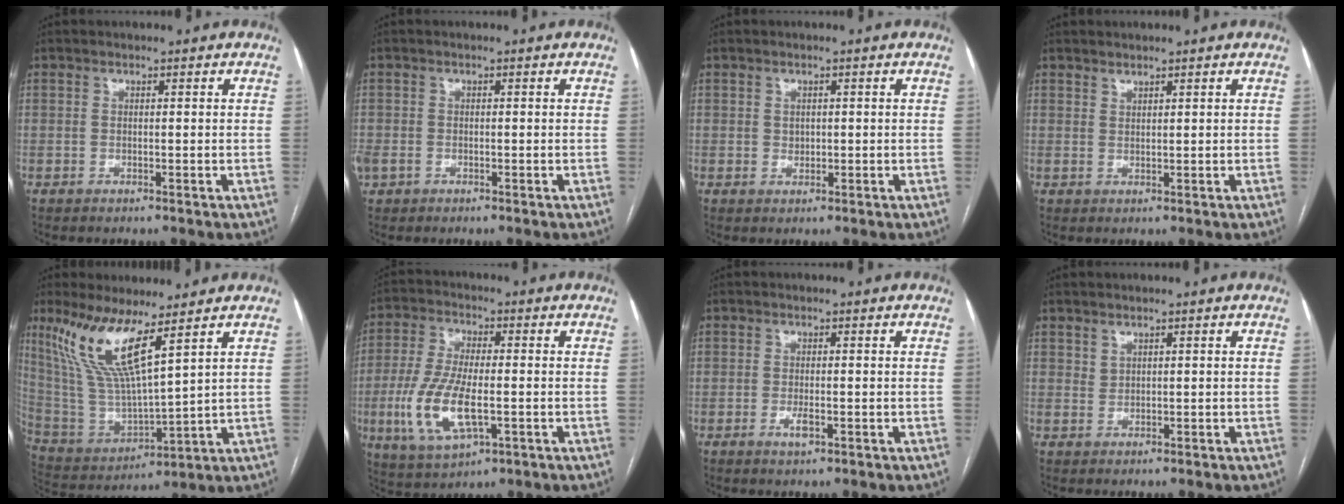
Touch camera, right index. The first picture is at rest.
{"total": 1.8, "force": [-0.7, 1.4, 0.9], "torque": [-0.023, 0.003, -0.011]}
{"total": 1.4, "force": [0.1, 1.2, 0.7], "torque": [-0.010, 0.000, 0.005]}
{"total": 0.9, "force": [0.9, 0.1, 0.2], "torque": [-0.004, -0.005, 0.018]}
{"total": 12.7, "force": [7.6, 1.5, 10.1], "torque": [-0.225, -0.009, 0.159]}
{"total": 11.8, "force": [-2.7, 4.1, 10.7], "torque": [-0.231, -0.007, -0.045]}
{"total": 1.9, "force": [-0.7, 0.5, 1.7], "torque": [-0.034, -0.003, -0.011]}
{"total": 0.6, "force": [0.5, 0.3, 0.1], "torque": [0.001, 0.002, 0.010]}